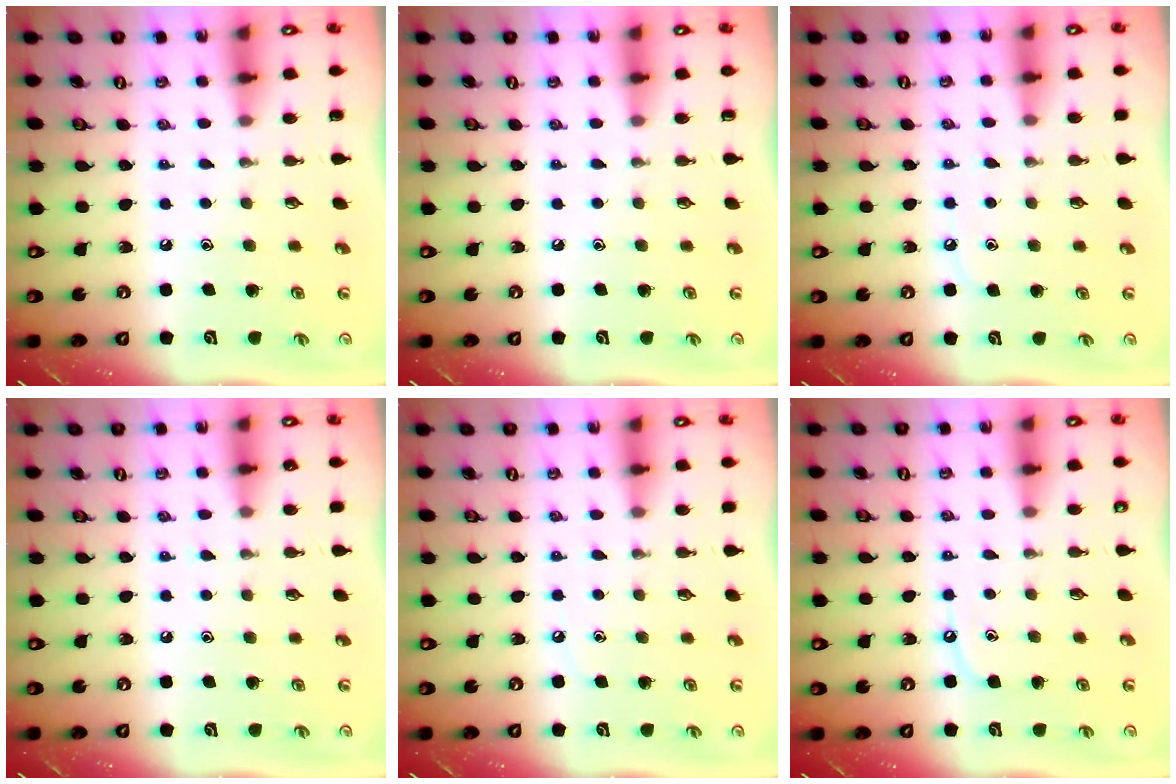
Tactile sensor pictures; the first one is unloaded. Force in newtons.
{"total": 0.0}
{"total": 4.7, "press": 4.7, "slide": 0.6}
{"total": 3.8, "press": 3.7, "slide": 0.5}
{"total": 4.5, "press": 4.5, "slide": 0.8}
{"total": 4.5, "press": 4.5, "slide": 0.6}